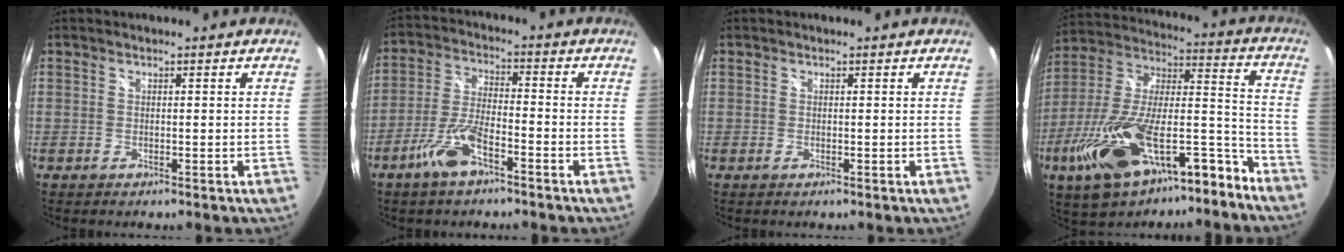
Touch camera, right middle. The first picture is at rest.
{"total": 8.4, "force": [-5.3, 2.4, 6.0], "torque": [-0.131, 0.001, -0.102]}
{"total": 0.0}
{"total": 26.0, "force": [-16.4, 9.5, 17.9], "torque": [-0.322, -0.007, -0.269]}